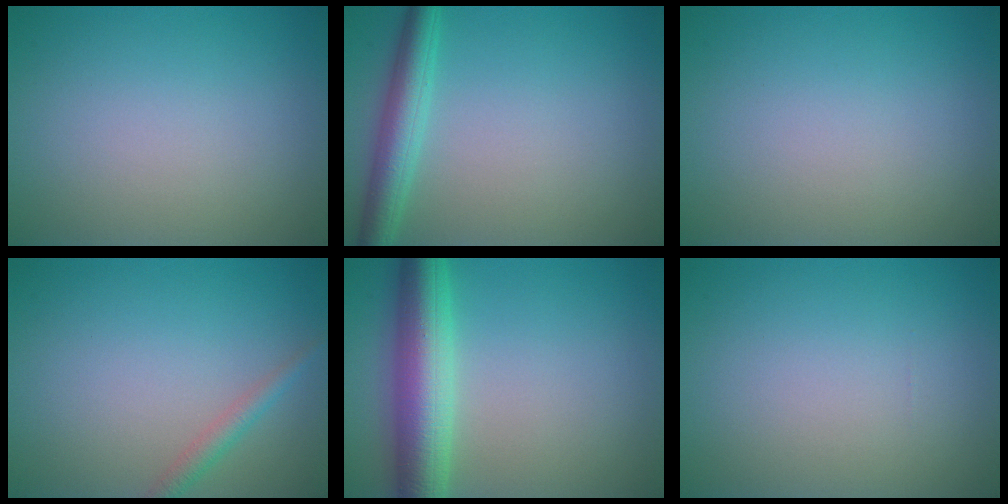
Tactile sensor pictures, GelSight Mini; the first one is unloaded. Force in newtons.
{"total": 3.8, "press": 3.8, "slide": 0.1}
{"total": 0.0}
{"total": 1.6, "press": 1.6, "slide": 0.1}
{"total": 7.1, "press": 7.1, "slide": 0.1}
{"total": 0.0}